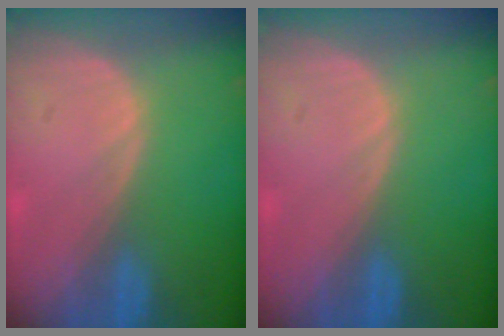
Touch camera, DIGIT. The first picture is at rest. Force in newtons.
{"total": 0.0}